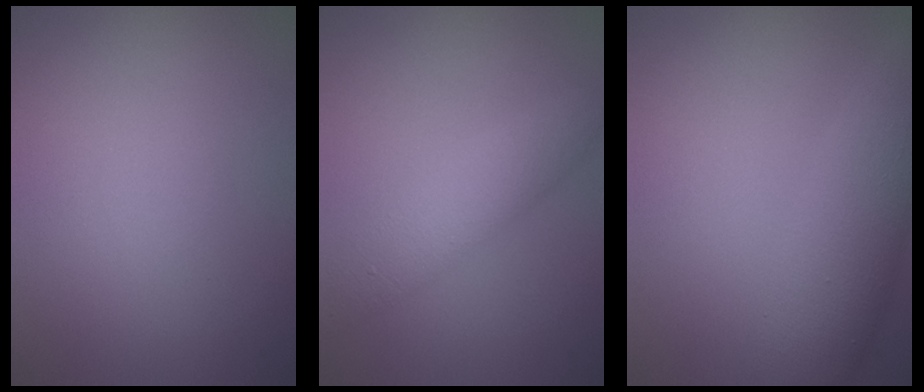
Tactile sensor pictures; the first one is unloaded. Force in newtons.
{"total": 3.6, "press": 3.6, "slide": 0.1}
{"total": 6.0, "press": 6.0, "slide": 0.1}